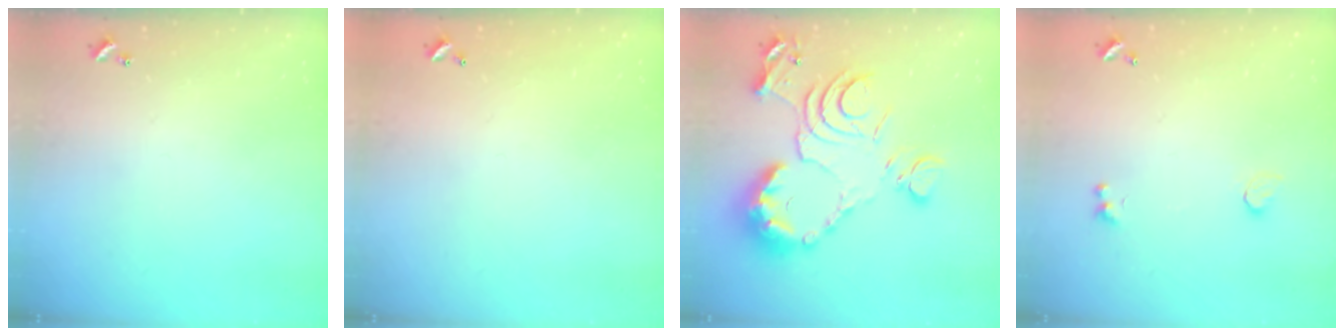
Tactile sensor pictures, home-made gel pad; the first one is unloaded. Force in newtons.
{"total": 2.9, "press": 2.9, "slide": 0.1}
{"total": 16.1, "press": 16.0, "slide": 1.9}
{"total": 0.9, "press": 0.7, "slide": 0.5}